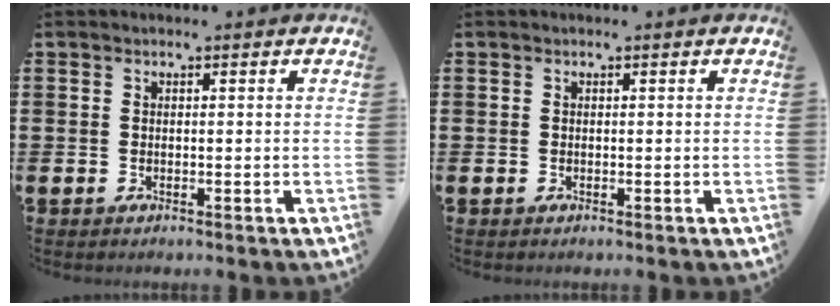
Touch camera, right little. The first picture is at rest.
{"total": 0.0}